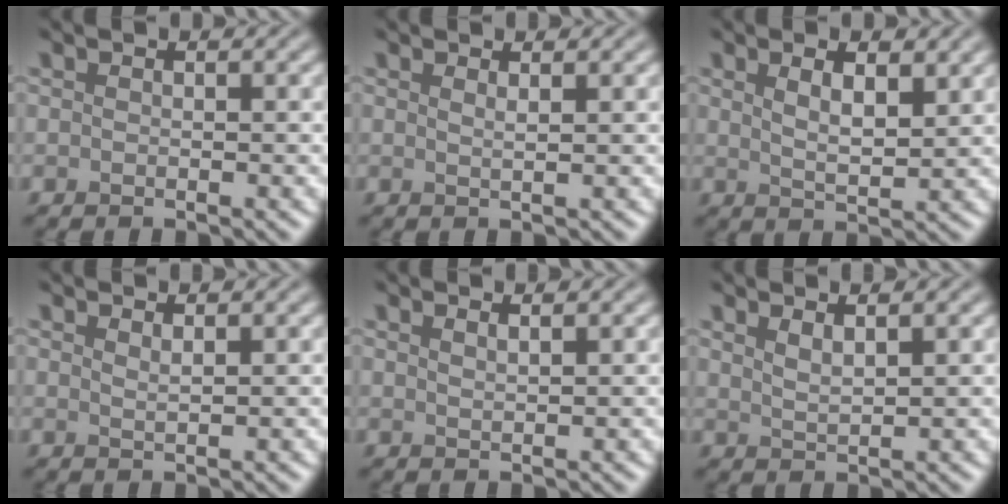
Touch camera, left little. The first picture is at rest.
{"total": 1.0, "force": [0.6, 0.3, 0.7], "torque": [-0.002, 0.000, 0.007]}
{"total": 3.4, "force": [1.8, 1.1, 2.7], "torque": [-0.046, -0.004, 0.035]}
{"total": 1.0, "force": [0.8, 0.2, 0.5], "torque": [-0.006, -0.001, 0.013]}
{"total": 1.3, "force": [1.0, 0.4, 0.7], "torque": [-0.004, 0.005, 0.008]}
{"total": 1.9, "force": [1.4, 0.5, 1.1], "torque": [-0.014, 0.000, 0.024]}